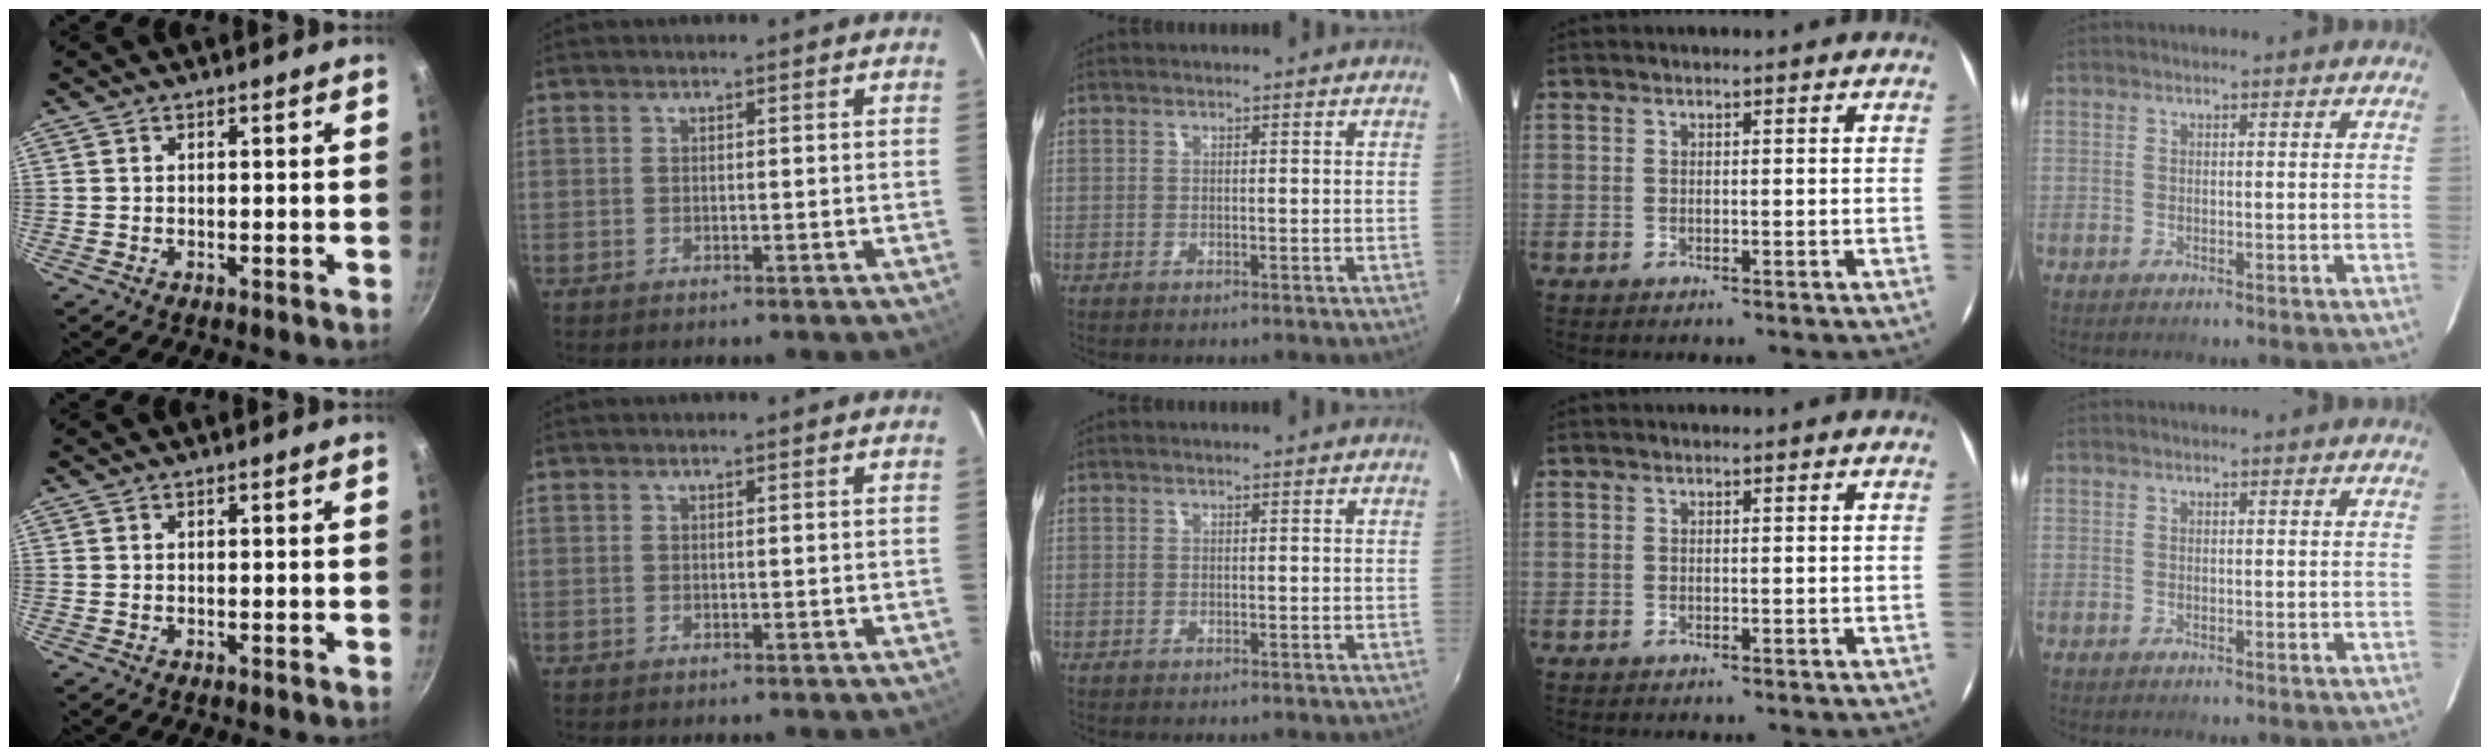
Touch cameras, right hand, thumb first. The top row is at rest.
{}